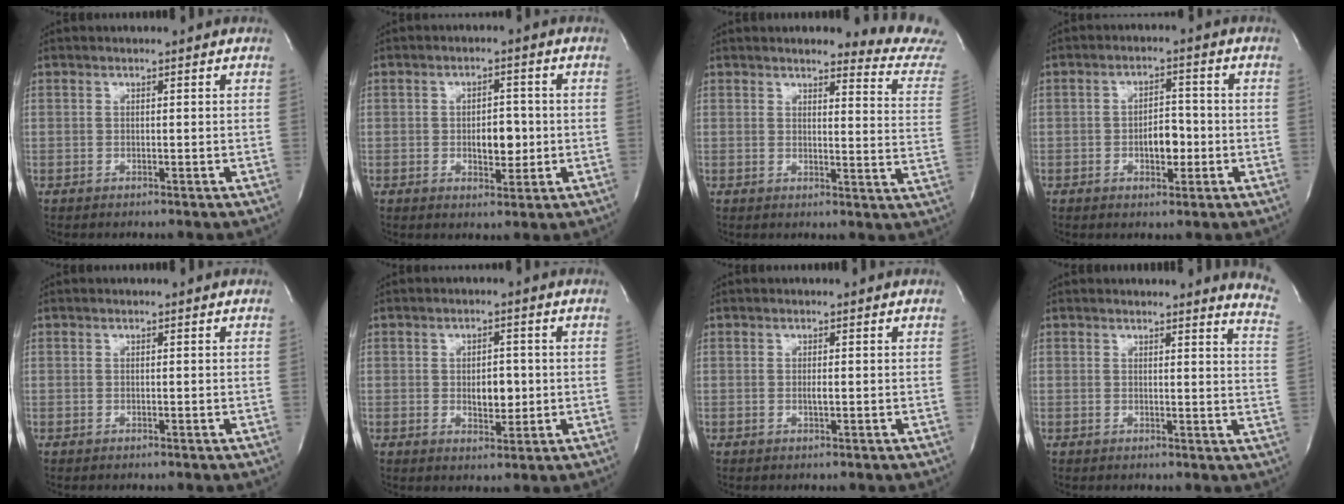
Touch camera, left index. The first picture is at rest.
{"total": 4.6, "force": [-1.1, 2.3, 3.8], "torque": [-0.049, -0.004, -0.012]}
{"total": 10.9, "force": [10.7, 0.0, 2.2], "torque": [-0.007, -0.090, 0.089]}
{"total": 4.6, "force": [-1.6, 2.3, 3.6], "torque": [-0.050, 0.002, -0.021]}
{"total": 0.0}
{"total": 4.0, "force": [-0.8, 2.1, 3.4], "torque": [-0.047, -0.007, -0.007]}
{"total": 0.9, "force": [-0.6, 0.0, 0.6], "torque": [-0.014, -0.007, -0.010]}
{"total": 7.2, "force": [7.0, -0.1, 1.8], "torque": [-0.010, -0.074, 0.041]}